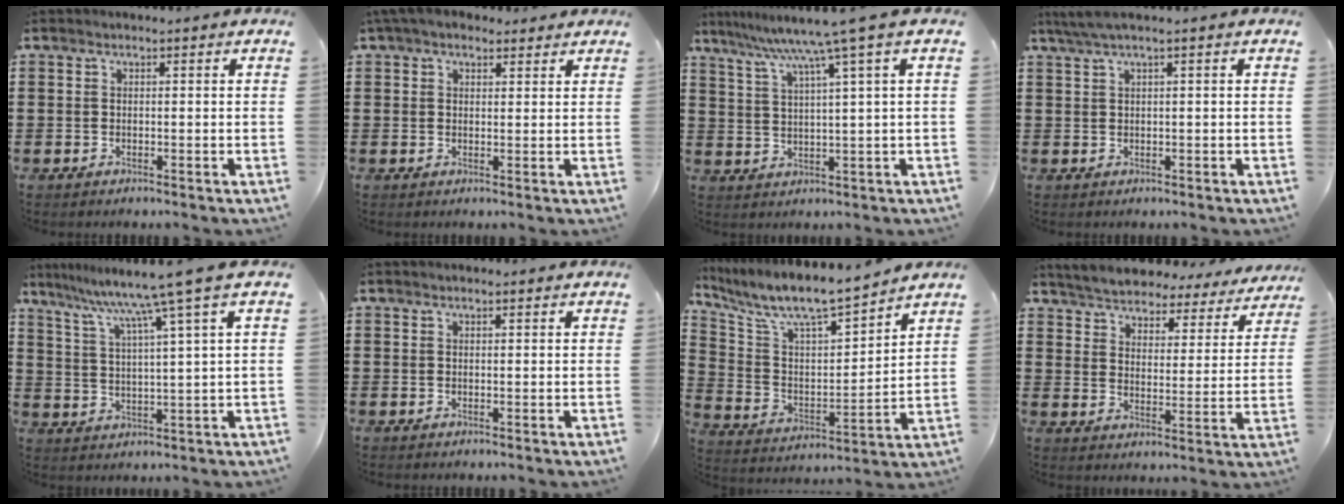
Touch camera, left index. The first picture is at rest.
{"total": 4.0, "force": [3.1, 2.0, 1.5], "torque": [-0.040, 0.002, 0.058]}
{"total": 6.5, "force": [3.7, -0.9, 5.3], "torque": [-0.113, -0.016, 0.058]}
{"total": 1.9, "force": [0.7, -0.1, 1.8], "torque": [-0.032, -0.002, 0.012]}
{"total": 8.9, "force": [6.2, -2.1, 5.9], "torque": [-0.137, -0.033, 0.095]}
{"total": 0.5, "force": [0.4, 0.0, 0.3], "torque": [-0.007, 0.000, 0.009]}
{"total": 7.7, "force": [6.7, 1.1, 3.5], "torque": [-0.100, -0.052, 0.108]}
{"total": 4.8, "force": [4.8, 0.0, 0.1], "torque": [-0.032, -0.040, 0.080]}